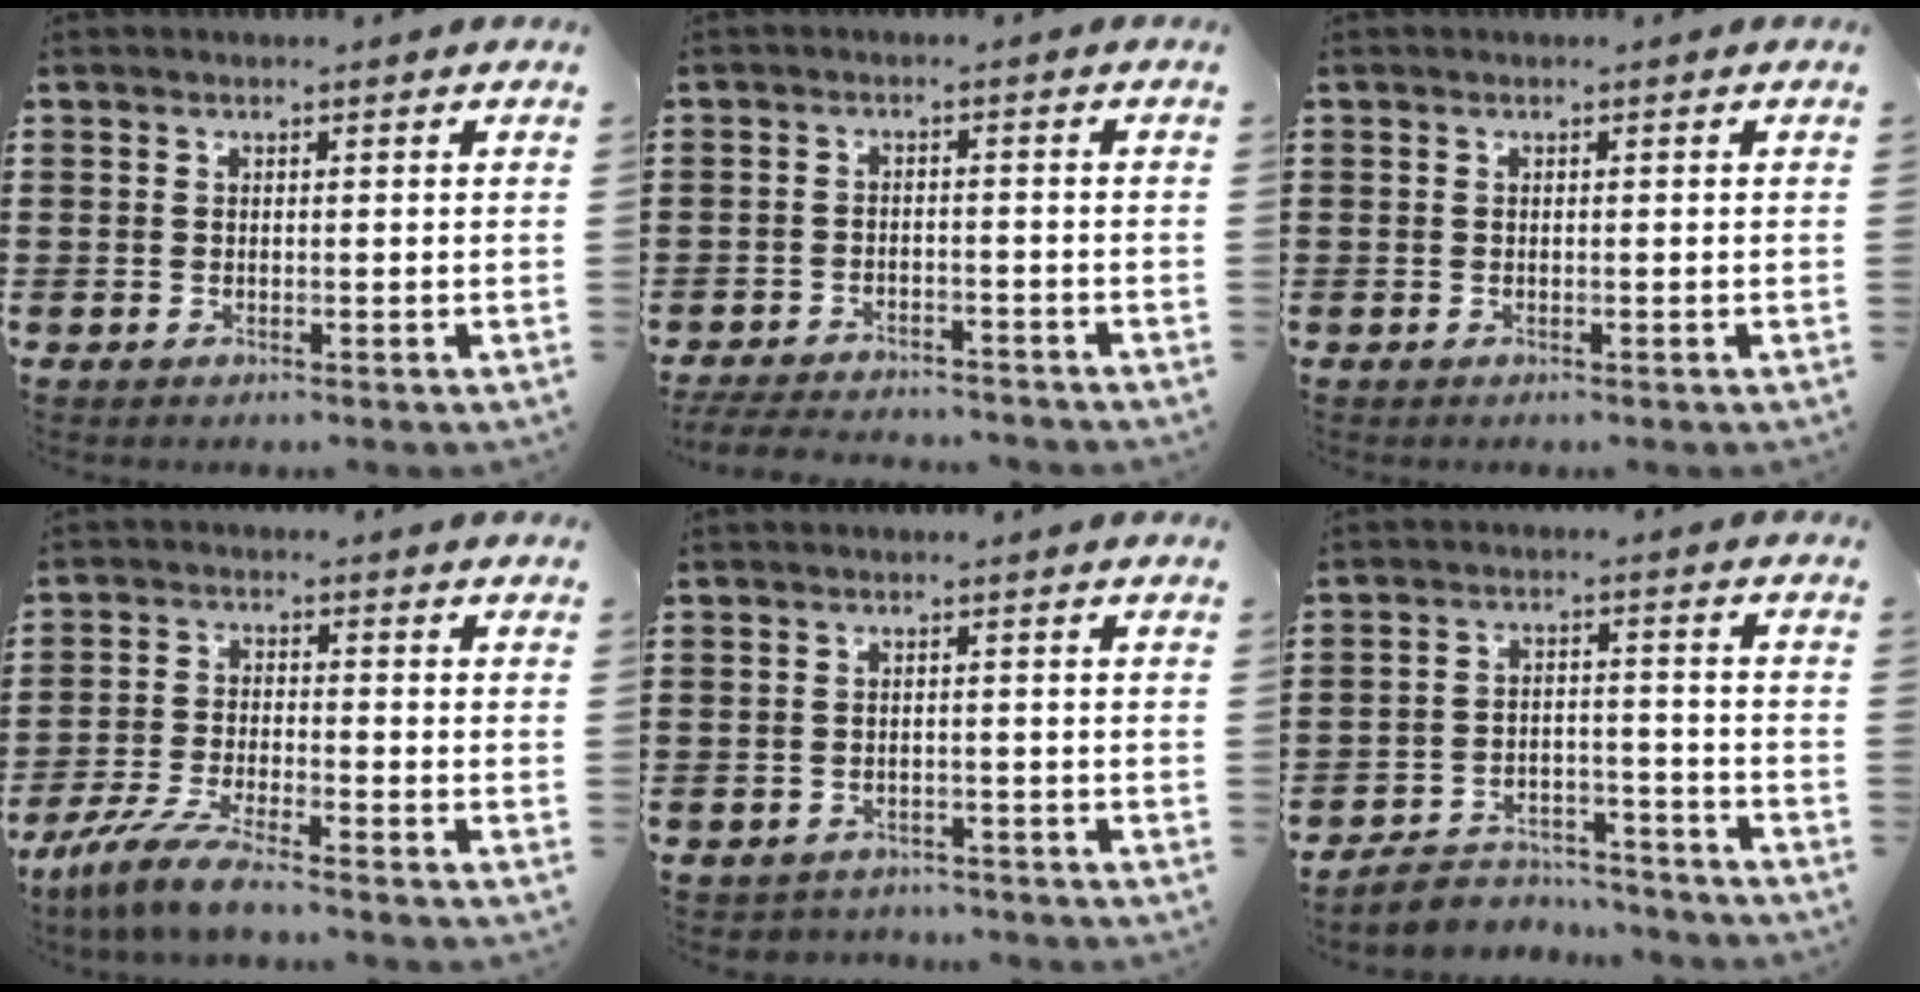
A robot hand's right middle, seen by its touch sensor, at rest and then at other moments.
{"total": 3.8, "force": [-3.7, 0.4, 0.6], "torque": [-0.018, -0.001, -0.080]}
{"total": 0.0}
{"total": 5.7, "force": [-5.1, -0.1, 2.7], "torque": [-0.071, -0.017, -0.102]}
{"total": 1.7, "force": [-1.6, 0.4, -0.3], "torque": [-0.002, 0.002, -0.038]}
{"total": 5.1, "force": [-5.0, 1.1, 0.5], "torque": [-0.017, 0.008, -0.103]}